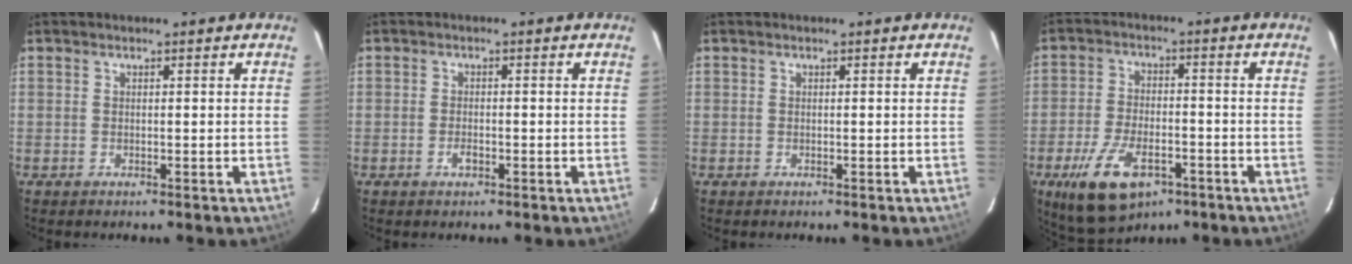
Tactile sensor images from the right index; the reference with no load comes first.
{"total": 1.8, "force": [-0.8, 0.9, 1.3], "torque": [-0.025, 0.001, -0.014]}
{"total": 0.0}
{"total": 13.4, "force": [-7.3, 6.4, 9.2], "torque": [-0.196, -0.021, -0.122]}